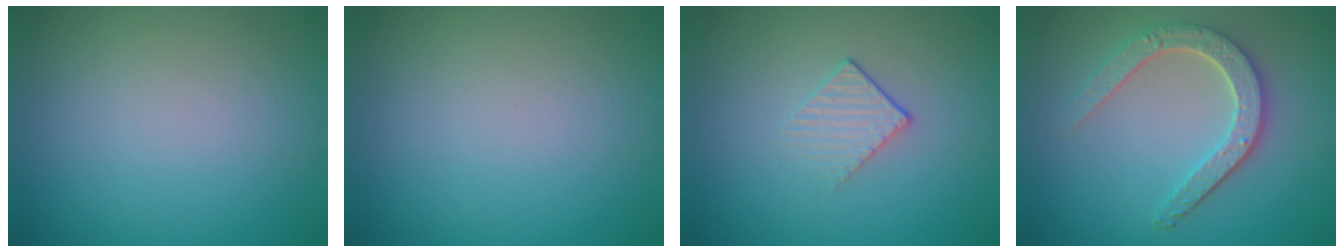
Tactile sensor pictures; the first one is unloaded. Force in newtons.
{"total": 0.0}
{"total": 1.5, "press": 0.9, "slide": 1.2}
{"total": 4.5, "press": 3.6, "slide": 2.7}